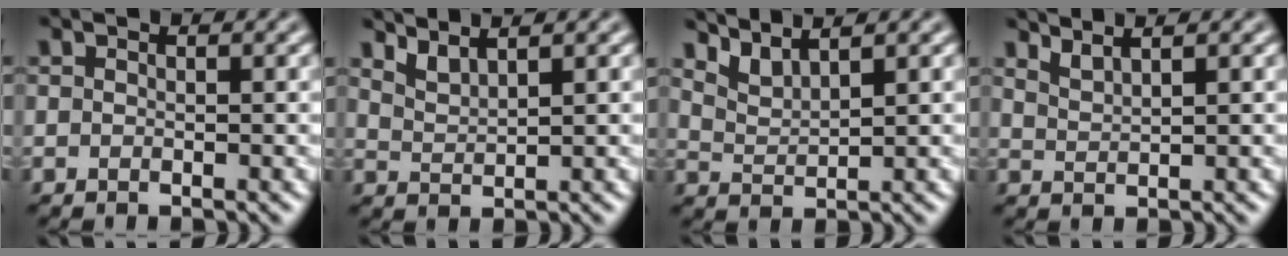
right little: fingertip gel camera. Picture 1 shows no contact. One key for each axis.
{"total": 3.3, "fx": 2.2, "fy": -2.1, "fz": -1.4, "tx": 0.021, "ty": 0.000, "tz": 0.038}
{"total": 3.7, "fx": 2.7, "fy": -2.0, "fz": -1.4, "tx": 0.016, "ty": -0.002, "tz": 0.048}
{"total": 3.1, "fx": 2.1, "fy": -2.0, "fz": -1.2, "tx": 0.019, "ty": 0.004, "tz": 0.038}